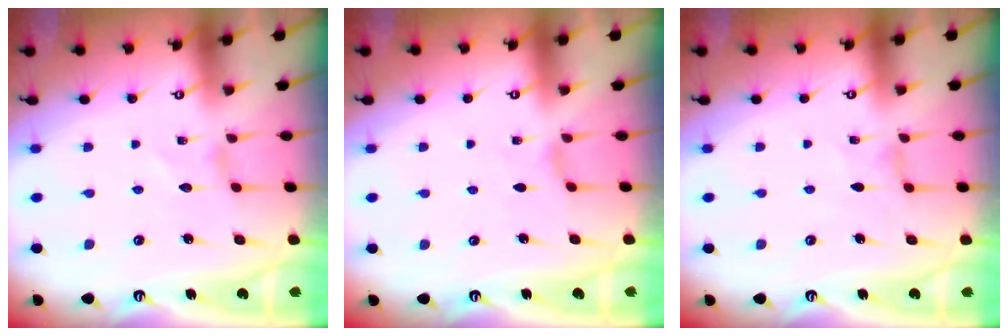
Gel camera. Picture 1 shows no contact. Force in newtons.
{"total": 1.1, "press": 1.1, "slide": 0.3}
{"total": 0.0}